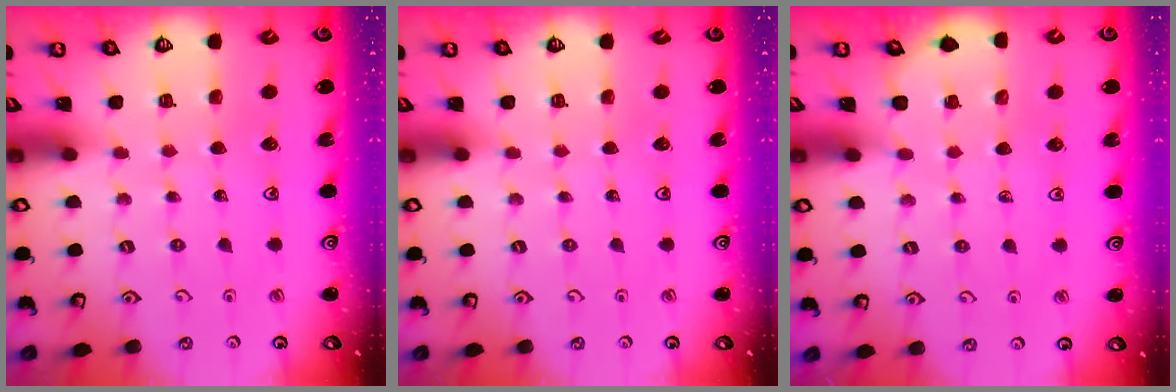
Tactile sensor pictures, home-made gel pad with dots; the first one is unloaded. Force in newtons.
{"total": 0.0}
{"total": 1.4, "press": 1.4, "slide": 0.1}